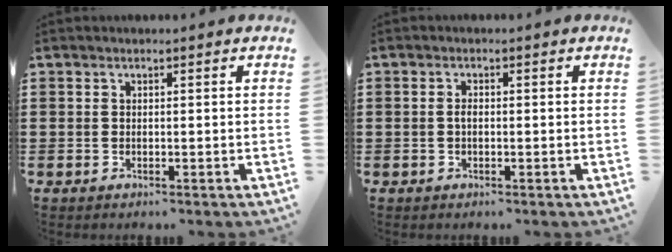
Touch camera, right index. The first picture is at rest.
{"total": 1.1, "force": [-0.1, 0.4, 1.0], "torque": [-0.020, -0.001, -0.003]}